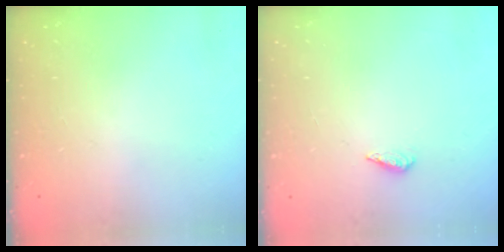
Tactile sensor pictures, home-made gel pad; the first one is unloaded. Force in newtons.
{"total": 2.3, "press": 2.2, "slide": 0.8}